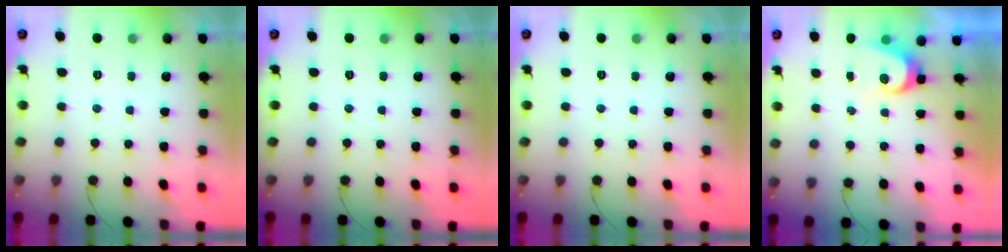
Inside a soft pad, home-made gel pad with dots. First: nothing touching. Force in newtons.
{"total": 0.0}
{"total": 0.0}
{"total": 5.0, "press": 5.0, "slide": 0.5}